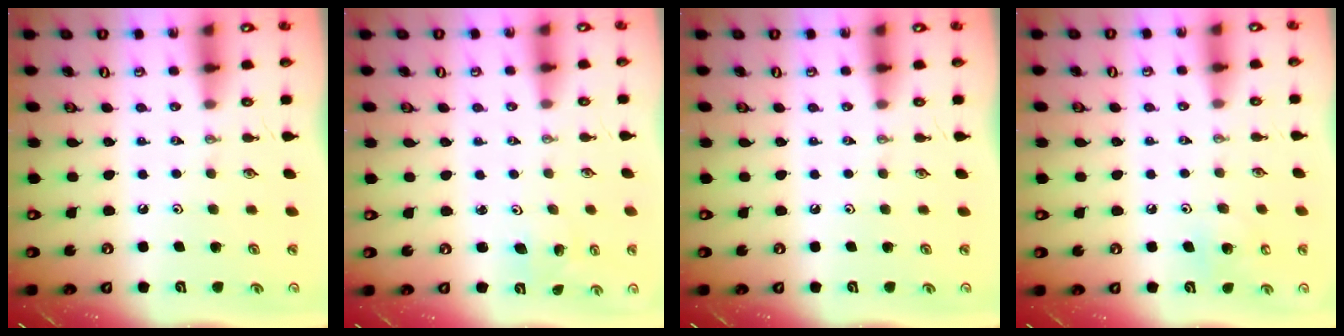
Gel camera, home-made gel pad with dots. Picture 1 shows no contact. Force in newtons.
{"total": 2.3, "press": 2.3, "slide": 0.2}
{"total": 0.0}
{"total": 8.0, "press": 8.0, "slide": 0.4}